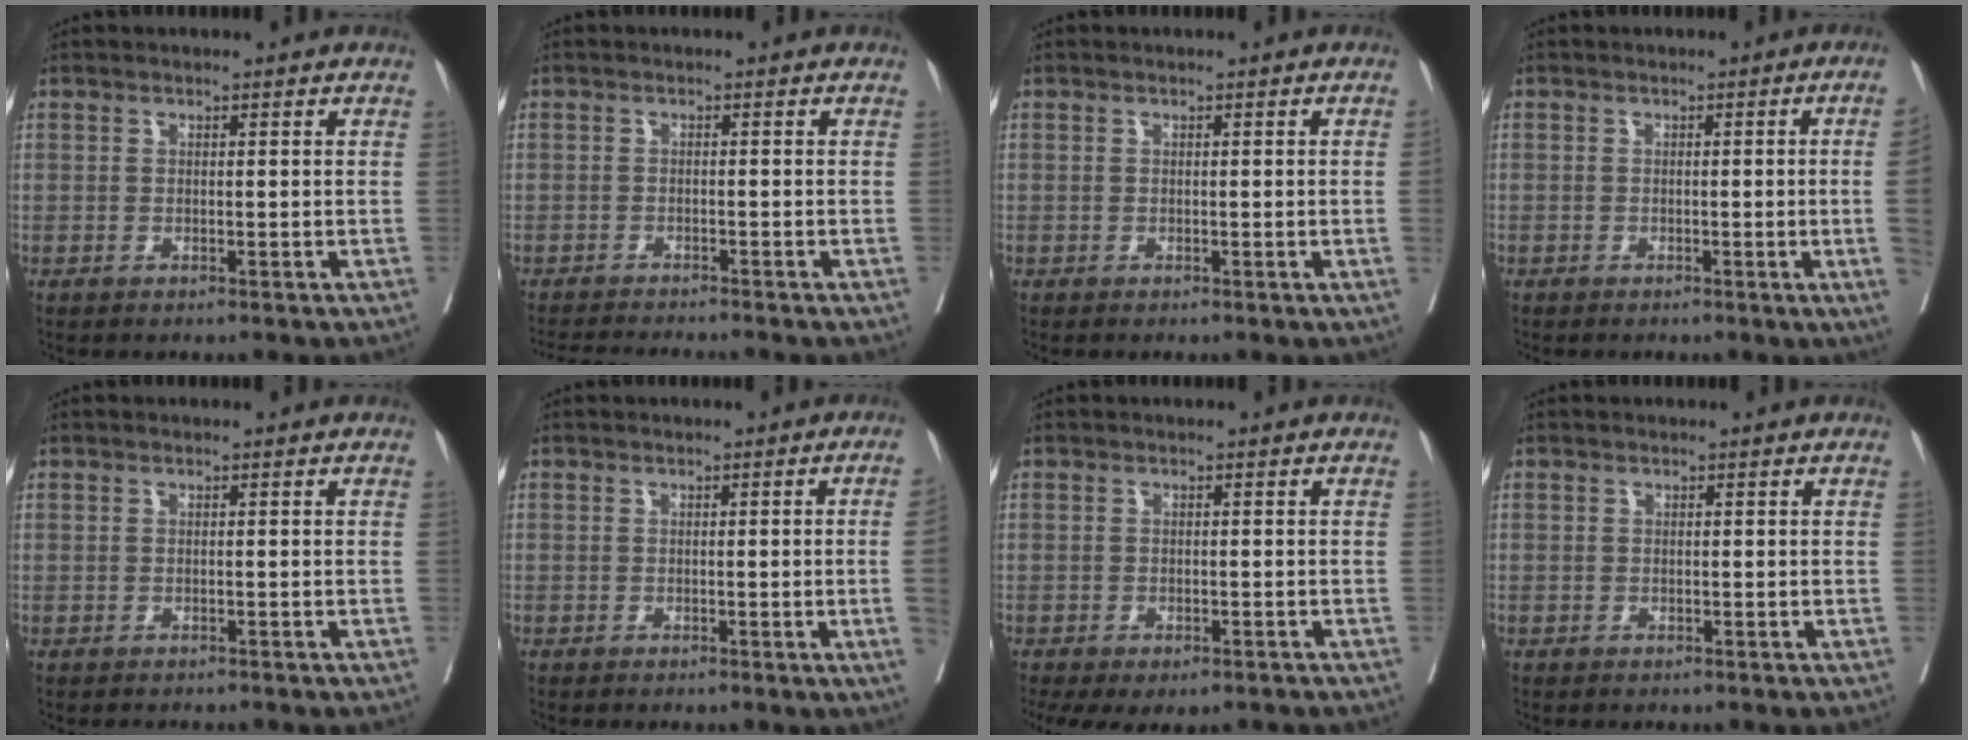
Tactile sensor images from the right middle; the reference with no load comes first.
{"total": 7.3, "force": [-6.9, -0.4, 2.5], "torque": [-0.025, -0.012, -0.105]}
{"total": 0.6, "force": [0.0, -0.2, 0.5], "torque": [-0.005, 0.000, 0.002]}
{"total": 4.2, "force": [-0.7, -1.6, 3.9], "torque": [-0.043, -0.008, -0.009]}
{"total": 1.3, "force": [-1.2, 0.5, 0.1], "torque": [-0.007, -0.003, -0.019]}
{"total": 3.3, "force": [-0.4, -1.3, 3.0], "torque": [-0.036, -0.006, -0.004]}
{"total": 9.5, "force": [-6.9, 4.4, 4.8], "torque": [-0.099, -0.008, -0.091]}
{"total": 0.0}